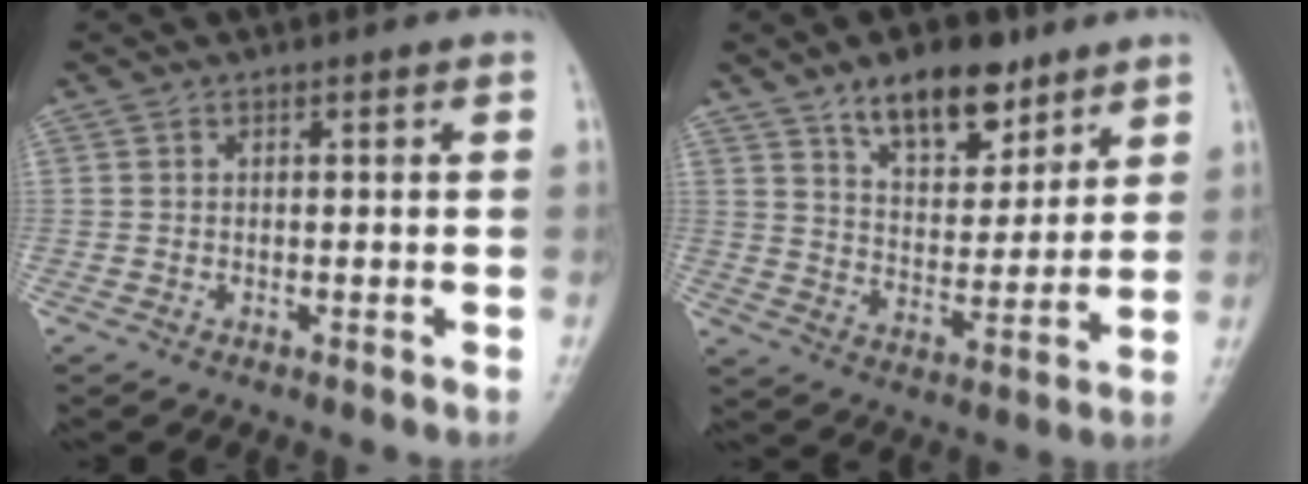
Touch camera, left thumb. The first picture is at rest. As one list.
[{"total": 12.7, "force": [8.4, 6.2, 7.3], "torque": [-0.080, -0.053, 0.140]}]